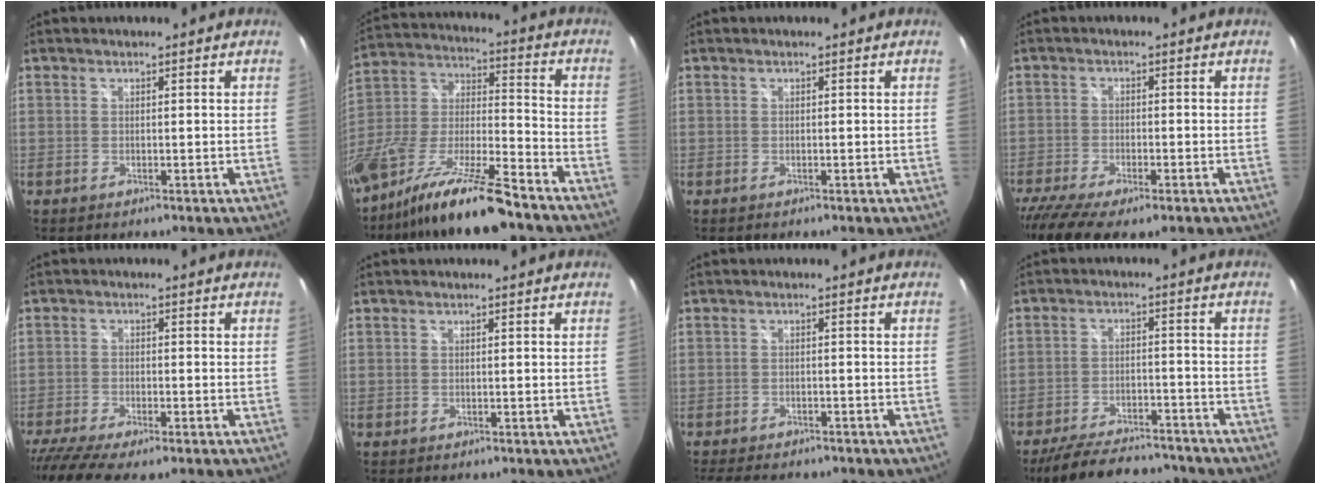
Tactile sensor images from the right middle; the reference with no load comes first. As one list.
[{"total": 19.4, "force": [-13.9, 3.3, 13.0], "torque": [-0.253, -0.023, -0.253]}, {"total": 0.0}, {"total": 10.8, "force": [-7.8, 3.3, 6.6], "torque": [-0.158, -0.050, -0.135]}, {"total": 9.2, "force": [-7.1, 1.9, 5.5], "torque": [-0.136, -0.043, -0.125]}, {"total": 0.0}, {"total": 9.5, "force": [-7.9, 3.1, 4.2], "torque": [-0.093, -0.020, -0.115]}, {"total": 16.8, "force": [-14.2, 5.2, 7.3], "torque": [-0.150, -0.007, -0.202]}]